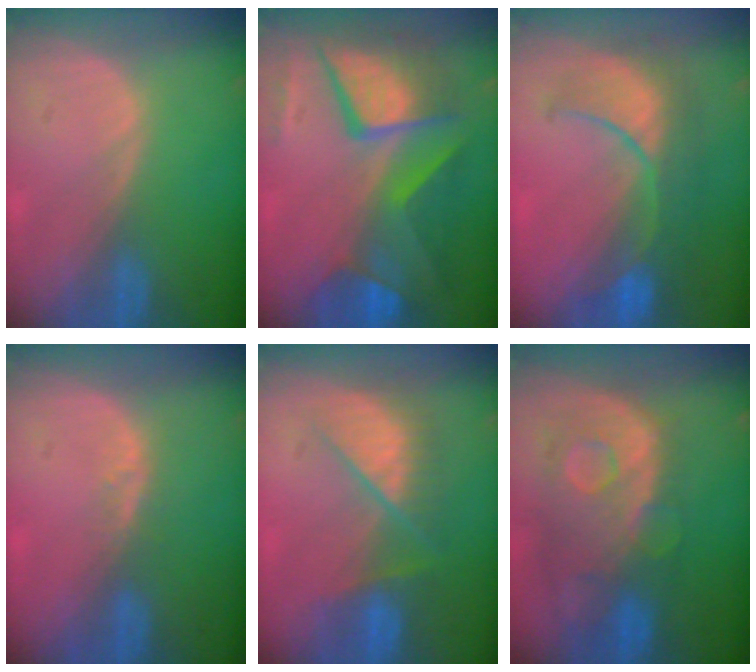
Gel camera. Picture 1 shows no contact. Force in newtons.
{"total": 11.8, "press": 11.7, "slide": 1.2}
{"total": 8.7, "press": 8.6, "slide": 1.5}
{"total": 1.9, "press": 1.4, "slide": 1.3}
{"total": 7.2, "press": 7.2, "slide": 0.5}
{"total": 11.2, "press": 9.8, "slide": 5.5}